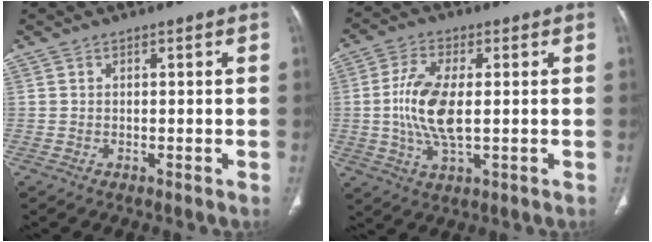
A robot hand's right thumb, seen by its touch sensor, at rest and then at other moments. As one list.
[{"total": 10.8, "force": [0.1, 4.6, 9.8], "torque": [-0.211, -0.005, 0.003]}]